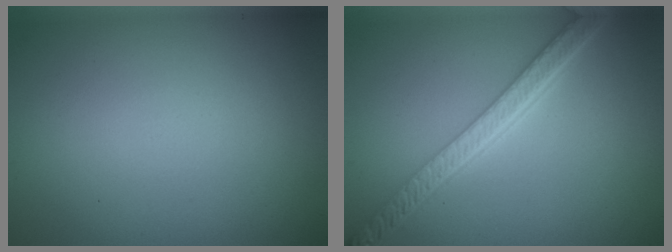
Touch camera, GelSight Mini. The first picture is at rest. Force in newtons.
{"total": 5.2, "press": 4.1, "slide": 3.3}